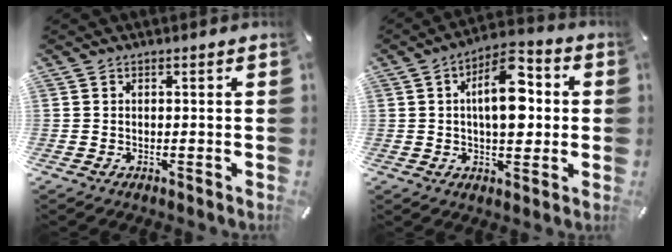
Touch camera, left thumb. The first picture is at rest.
{"total": 13.1, "force": [1.8, 7.0, 10.9], "torque": [-0.166, -0.008, 0.028]}